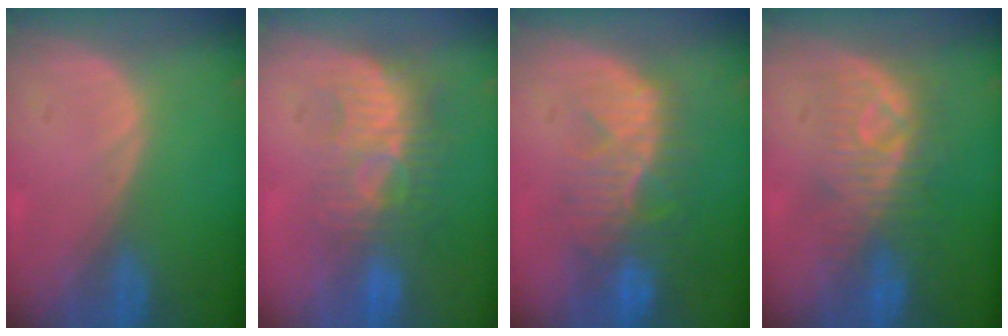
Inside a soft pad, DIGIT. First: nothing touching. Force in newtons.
{"total": 8.6, "press": 8.1, "slide": 2.9}
{"total": 10.0, "press": 8.5, "slide": 5.3}
{"total": 8.0, "press": 7.9, "slide": 1.7}